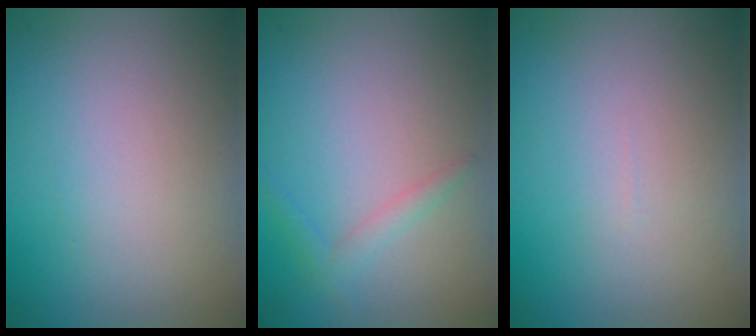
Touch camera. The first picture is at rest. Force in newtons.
{"total": 0.7, "press": 0.7, "slide": 0.0}
{"total": 0.0}